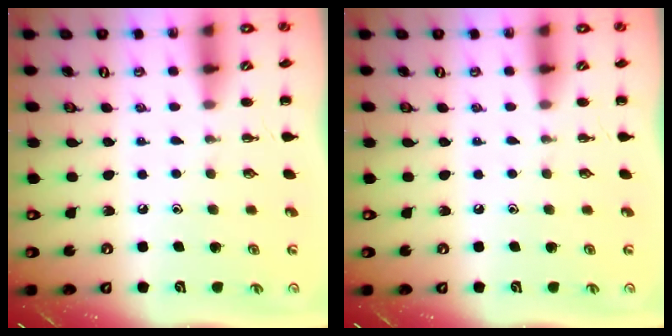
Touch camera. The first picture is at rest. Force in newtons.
{"total": 0.0}